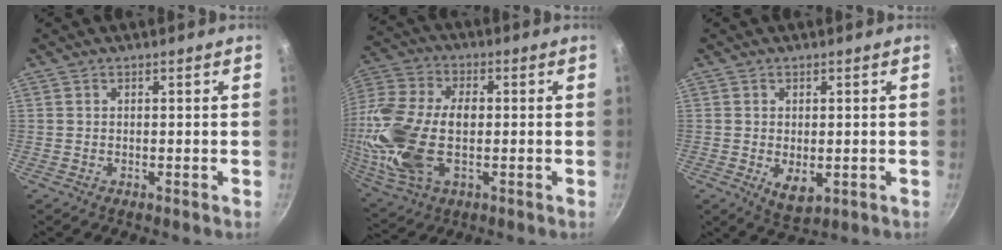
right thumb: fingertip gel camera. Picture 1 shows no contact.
{"total": 20.8, "force": [-1.1, 12.2, 16.8], "torque": [-0.354, 0.017, -0.024]}
{"total": 5.1, "force": [-0.9, 2.9, 4.1], "torque": [-0.061, -0.016, -0.005]}